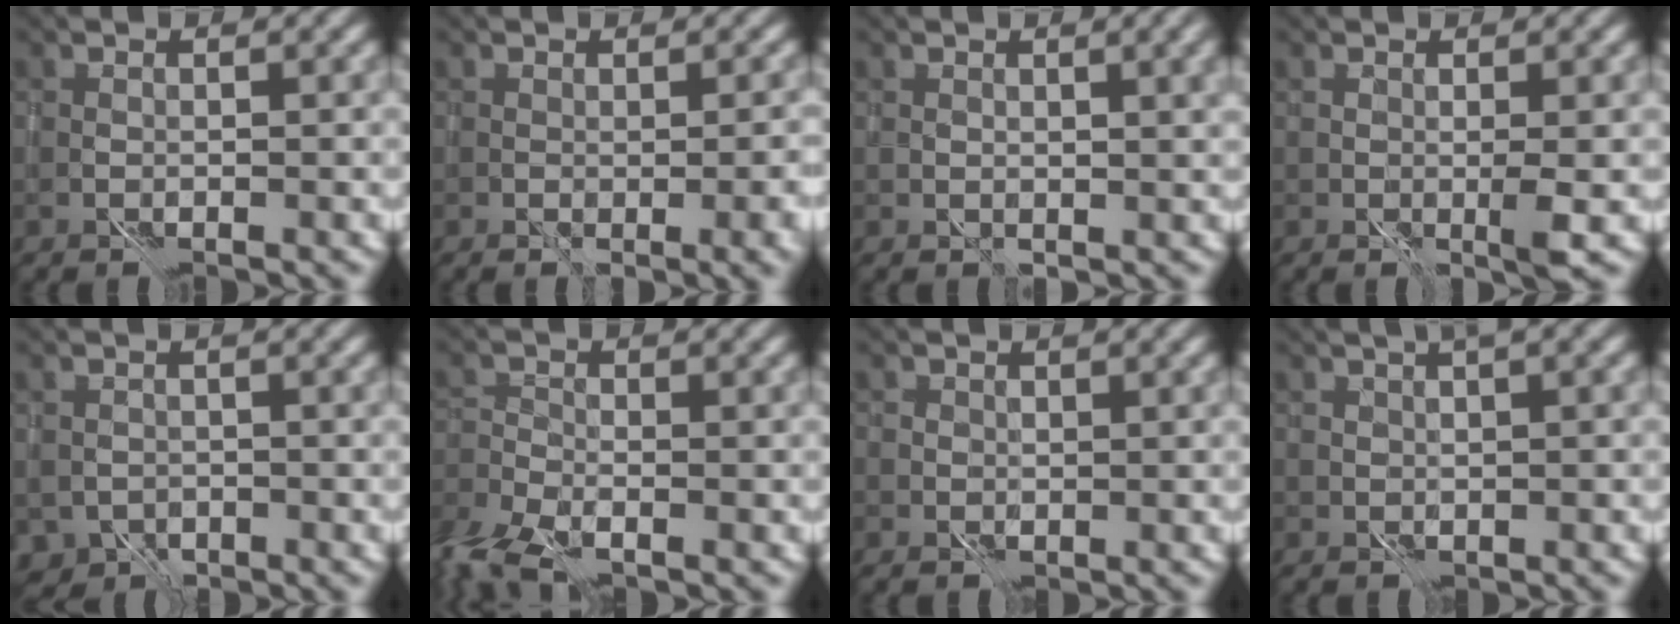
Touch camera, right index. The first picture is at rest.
{"total": 3.5, "force": [-0.2, 1.1, 3.3], "torque": [-0.033, 0.000, 0.015]}
{"total": 3.0, "force": [2.2, 0.9, 1.9], "torque": [-0.026, 0.003, 0.040]}
{"total": 1.7, "force": [1.0, -0.1, 1.3], "torque": [-0.021, 0.005, 0.016]}
{"total": 2.2, "force": [-1.3, 1.5, 0.7], "torque": [-0.010, -0.009, -0.021]}
{"total": 4.9, "force": [-4.1, 1.6, 2.1], "torque": [-0.042, -0.020, -0.078]}
{"total": 1.0, "force": [0.7, 0.7, -0.1], "torque": [0.009, 0.002, 0.009]}
{"total": 3.0, "force": [1.4, 1.0, 2.5], "torque": [-0.030, 0.015, 0.027]}